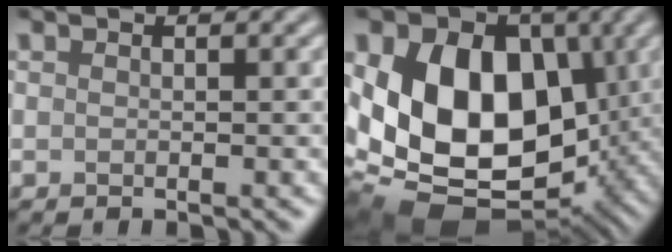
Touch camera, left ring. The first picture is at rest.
{"total": 16.2, "force": [0.5, 11.5, 11.3], "torque": [-0.184, -0.012, 0.005]}